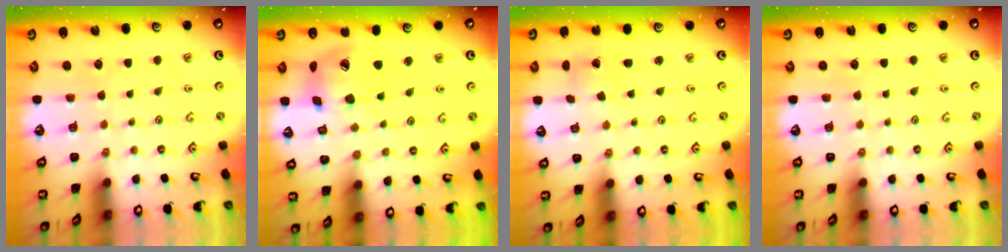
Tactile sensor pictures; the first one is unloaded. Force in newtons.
{"total": 18.9, "press": 18.6, "slide": 2.9}
{"total": 0.7, "press": 0.7, "slide": 0.1}
{"total": 0.0}